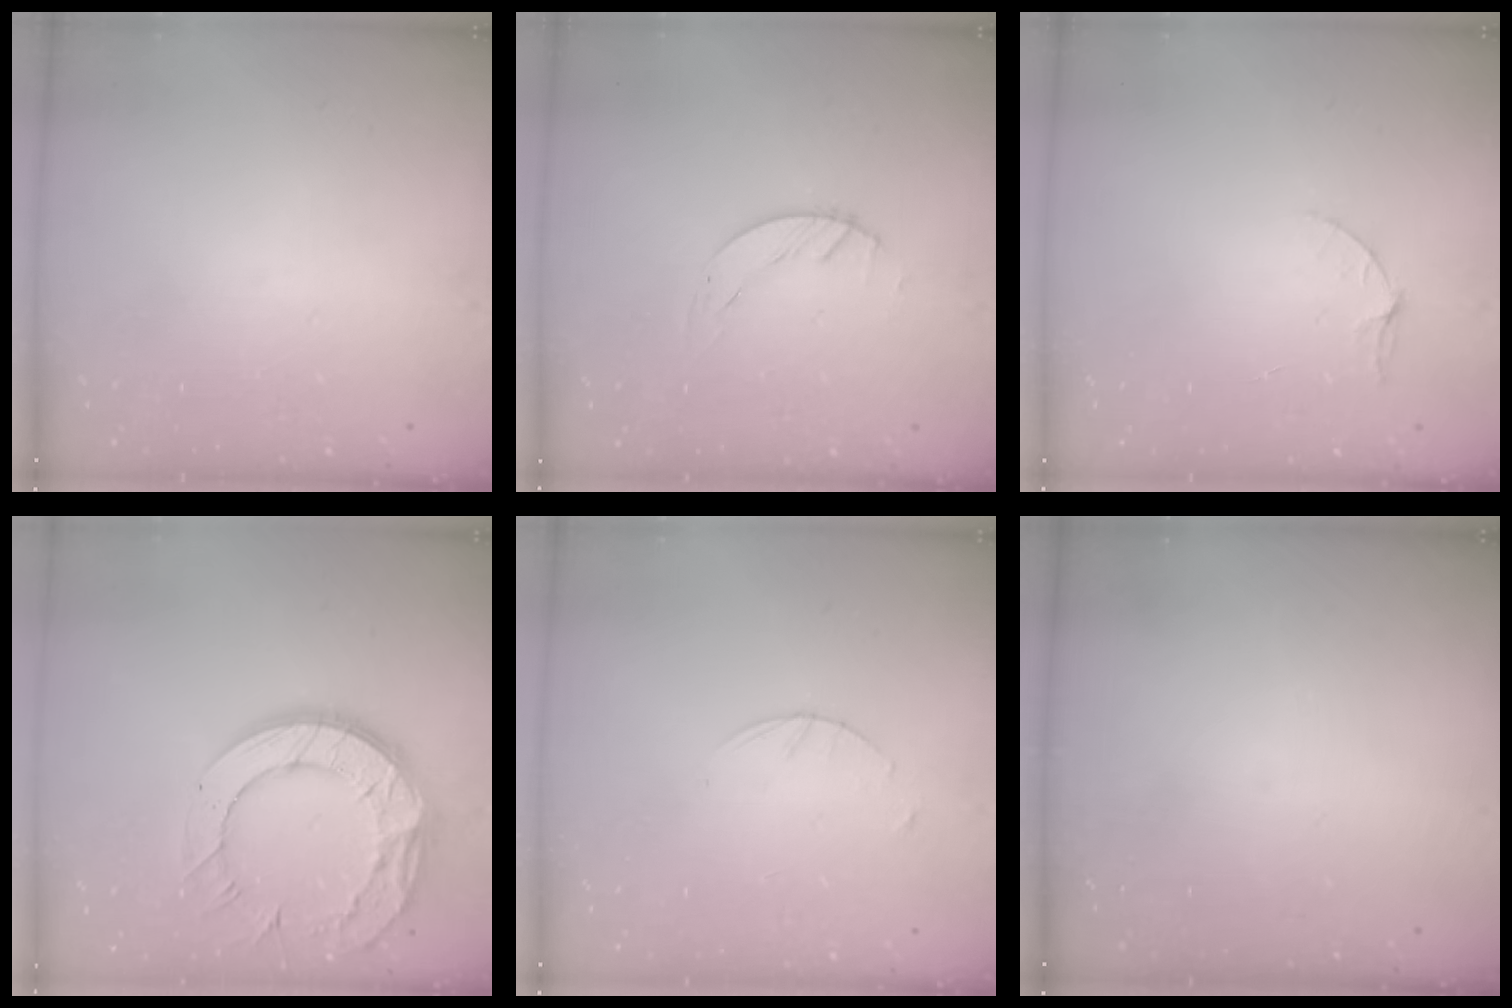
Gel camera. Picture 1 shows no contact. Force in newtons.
{"total": 1.5, "press": 1.4, "slide": 0.1}
{"total": 4.0, "press": 3.9, "slide": 0.4}
{"total": 18.8, "press": 18.7, "slide": 1.6}
{"total": 1.6, "press": 1.6, "slide": 0.2}
{"total": 0.0}